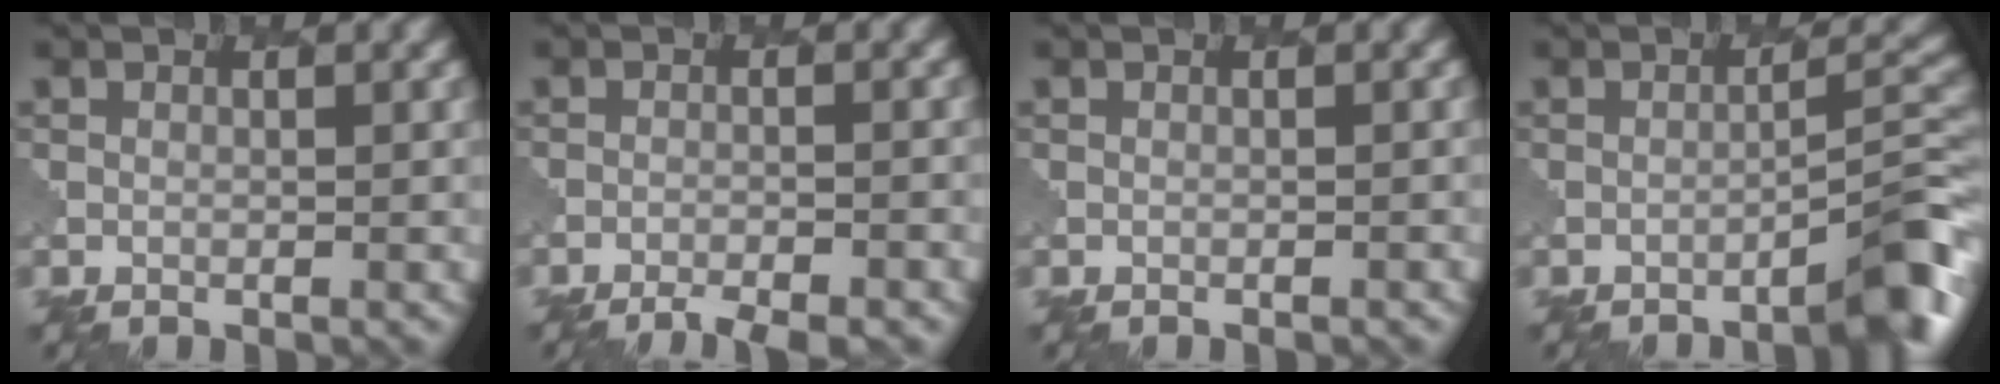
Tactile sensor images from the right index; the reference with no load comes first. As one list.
[{"total": 3.8, "force": [-3.4, 0.7, 1.7], "torque": [-0.027, -0.009, -0.052]}, {"total": 0.6, "force": [-0.6, 0.0, 0.1], "torque": [0.003, -0.001, -0.007]}, {"total": 4.9, "force": [-3.3, 0.5, 3.6], "torque": [-0.038, 0.022, -0.051]}]